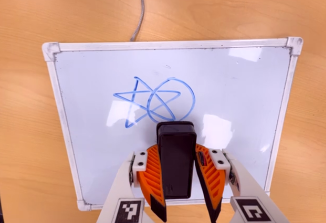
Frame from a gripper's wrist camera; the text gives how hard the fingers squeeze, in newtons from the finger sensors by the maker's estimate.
{"total": 8.7, "left": 7.4, "right": 9.9}